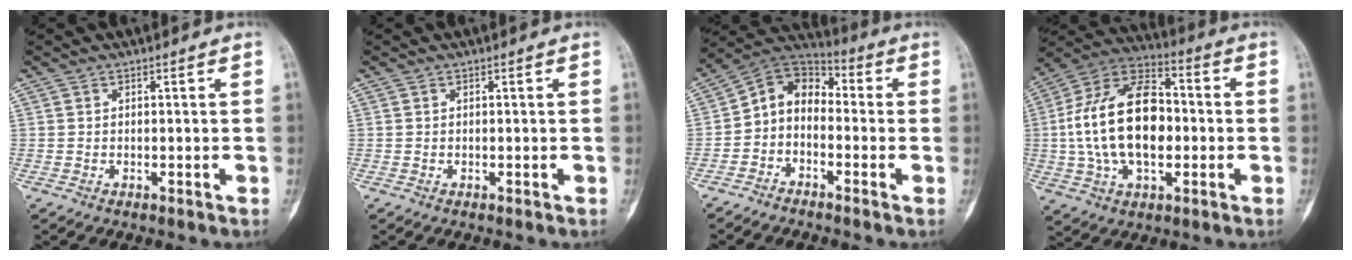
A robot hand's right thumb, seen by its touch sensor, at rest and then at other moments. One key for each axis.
{"total": 0.0}
{"total": 9.2, "fx": -1.8, "fy": 6.8, "fz": 5.9, "tx": -0.075, "ty": 0.053, "tz": -0.052}
{"total": 21.4, "fx": -0.6, "fy": 12.6, "fz": 17.2, "tx": -0.306, "ty": 0.026, "tz": -0.010}